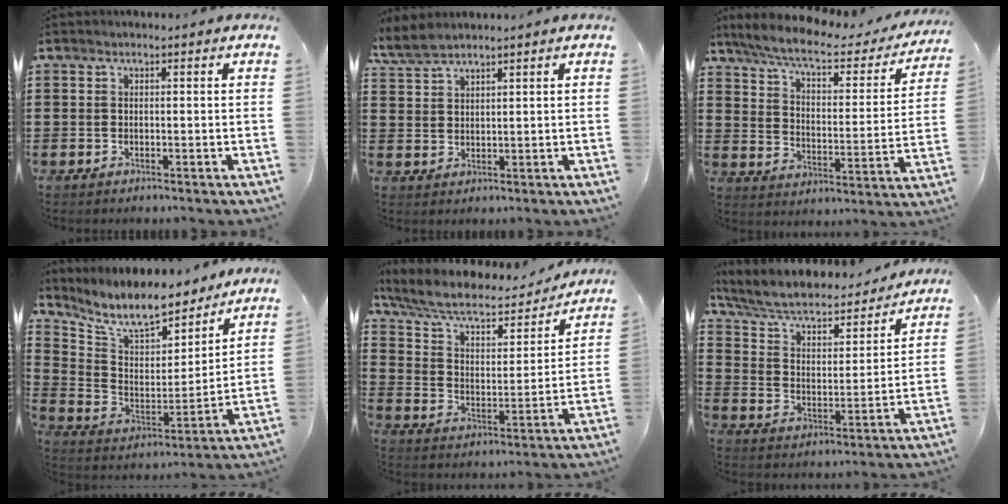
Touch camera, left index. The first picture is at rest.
{"total": 3.3, "force": [2.9, 0.8, 1.4], "torque": [-0.037, -0.001, 0.054]}
{"total": 7.3, "force": [5.8, 1.1, 4.3], "torque": [-0.106, -0.030, 0.096]}
{"total": 9.7, "force": [8.5, 2.2, 4.2], "torque": [-0.112, -0.052, 0.147]}
{"total": 8.2, "force": [6.6, 2.3, 4.4], "torque": [-0.110, -0.036, 0.111]}
{"total": 6.1, "force": [5.0, 1.7, 3.0], "torque": [-0.080, -0.035, 0.082]}